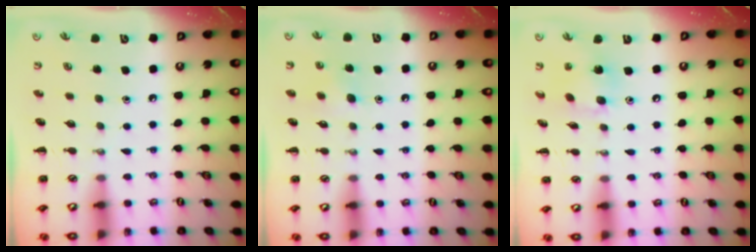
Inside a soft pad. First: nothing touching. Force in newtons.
{"total": 3.9, "press": 3.6, "slide": 1.5}
{"total": 6.1, "press": 6.0, "slide": 1.3}